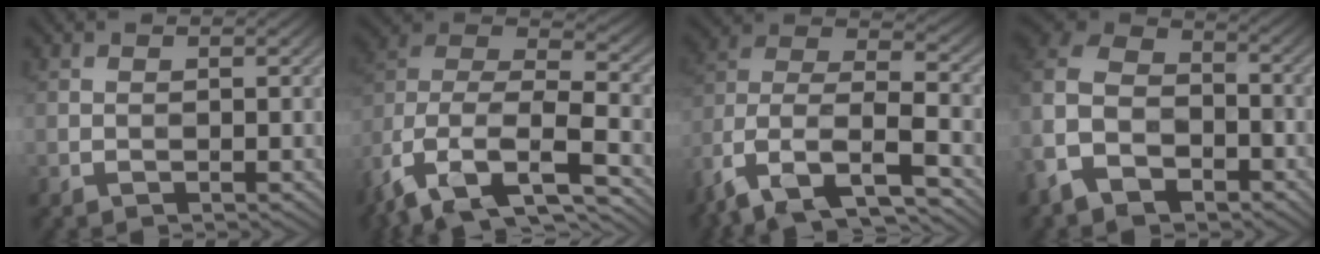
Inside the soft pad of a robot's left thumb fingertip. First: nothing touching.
{"total": 17.3, "force": [-9.5, 9.4, 11.0], "torque": [-0.270, -0.034, -0.125]}
{"total": 14.5, "force": [-8.5, 7.2, 9.3], "torque": [-0.236, -0.026, -0.148]}
{"total": 11.8, "force": [-6.3, 7.9, 6.2], "torque": [-0.170, -0.042, -0.120]}